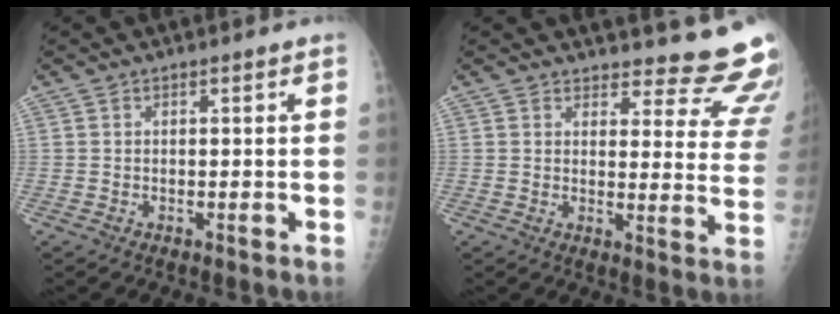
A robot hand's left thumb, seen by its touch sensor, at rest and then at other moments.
{"total": 15.3, "force": [14.8, 3.2, 1.9], "torque": [0.029, -0.152, 0.143]}